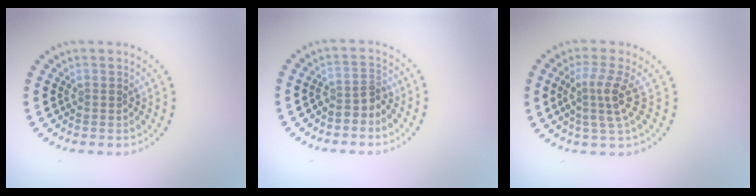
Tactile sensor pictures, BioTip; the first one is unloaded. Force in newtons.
{"total": 2.0, "press": 1.4, "slide": 1.4}
{"total": 3.1, "press": 2.3, "slide": 2.1}